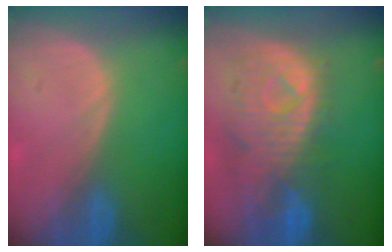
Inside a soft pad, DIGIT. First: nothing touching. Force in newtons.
{"total": 11.3, "press": 9.7, "slide": 5.7}